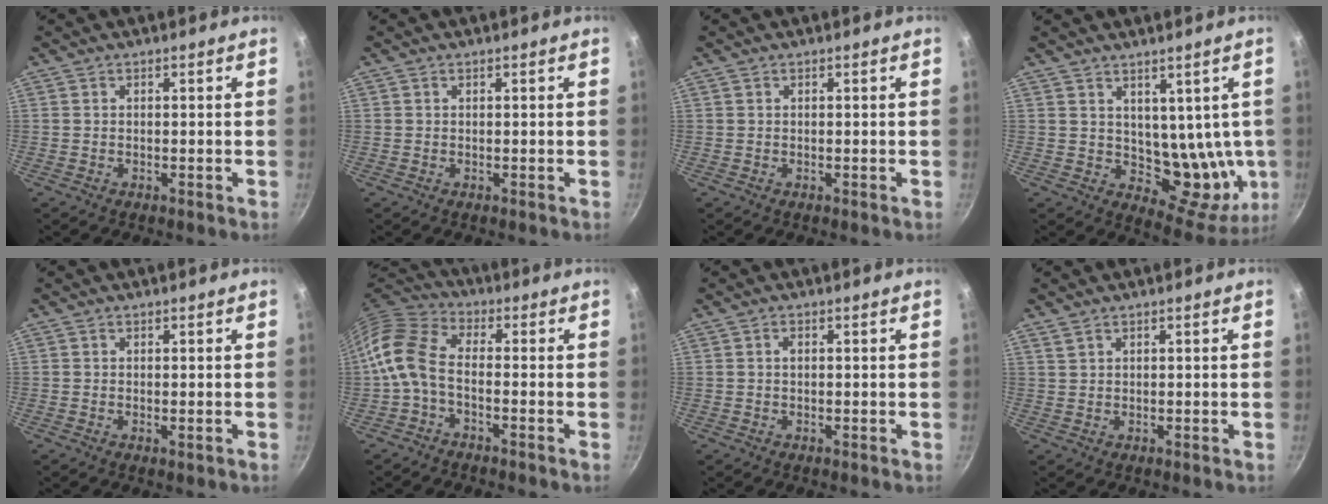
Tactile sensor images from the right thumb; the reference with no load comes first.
{"total": 0.0}
{"total": 0.0}
{"total": 11.8, "force": [2.5, 7.4, 8.8], "torque": [-0.075, -0.043, 0.051]}
{"total": 0.6, "force": [0.1, 0.2, 0.6], "torque": [-0.010, -0.001, 0.000]}
{"total": 9.3, "force": [-2.7, 5.3, 7.2], "torque": [-0.155, 0.040, -0.067]}
{"total": 0.9, "force": [0.3, 0.5, 0.7], "torque": [-0.010, 0.001, 0.003]}
{"total": 1.4, "force": [1.0, 0.7, 0.6], "torque": [-0.008, -0.001, 0.021]}